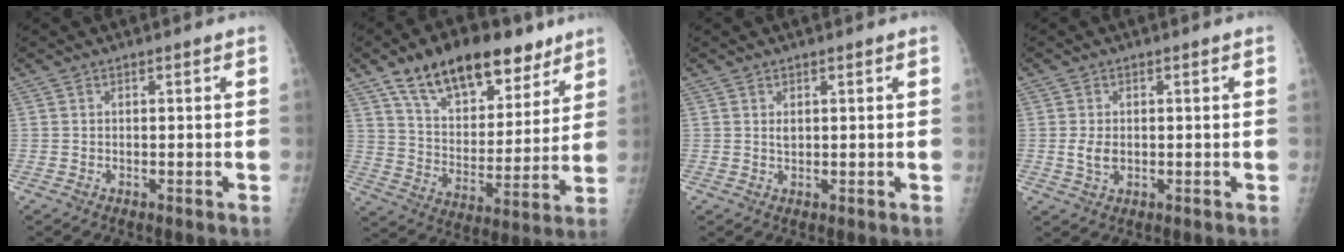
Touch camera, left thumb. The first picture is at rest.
{"total": 21.1, "force": [13.6, 10.6, 12.2], "torque": [-0.154, -0.045, 0.228]}
{"total": 1.3, "force": [0.6, 0.7, 0.9], "torque": [-0.012, -0.004, 0.012]}
{"total": 3.1, "force": [-0.1, 2.1, 2.4], "torque": [-0.046, -0.004, 0.002]}